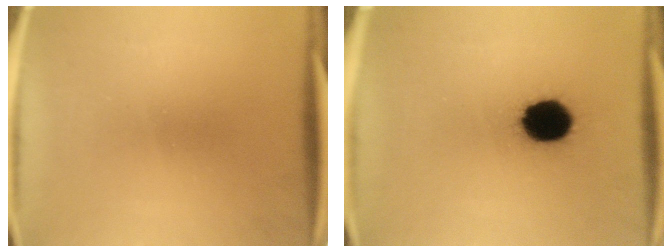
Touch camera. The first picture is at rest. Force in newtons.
{"total": 13.0}